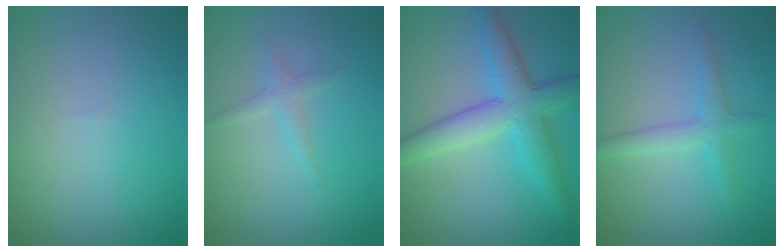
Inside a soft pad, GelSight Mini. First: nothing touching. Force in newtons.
{"total": 1.2, "press": 1.2, "slide": 0.1}
{"total": 5.6, "press": 5.6, "slide": 0.2}
{"total": 2.2, "press": 2.2, "slide": 0.1}